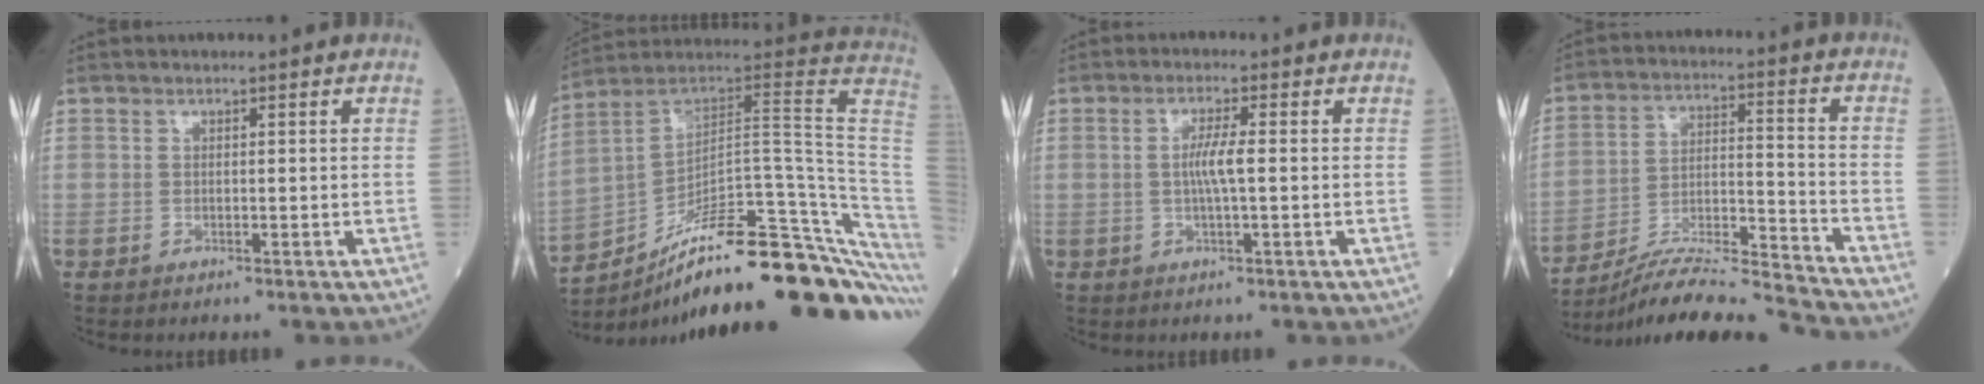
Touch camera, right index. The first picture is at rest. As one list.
[{"total": 29.0, "force": [-19.3, 2.8, 21.6], "torque": [-0.191, 0.038, -0.290]}, {"total": 3.5, "force": [-0.1, 0.0, 3.5], "torque": [-0.069, -0.001, -0.002]}, {"total": 14.6, "force": [-14.0, -1.6, 4.1], "torque": [-0.068, 0.016, -0.247]}]